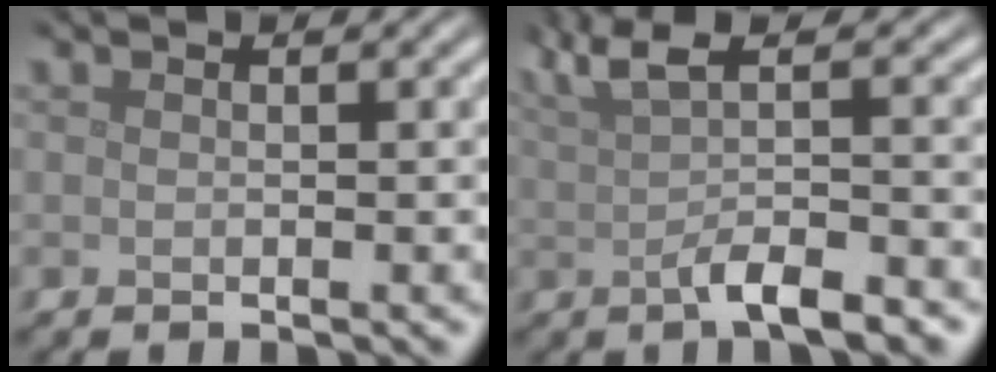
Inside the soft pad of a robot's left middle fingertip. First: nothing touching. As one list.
[{"total": 5.4, "force": [0.0, 1.6, 5.1], "torque": [-0.083, 0.004, -0.001]}]